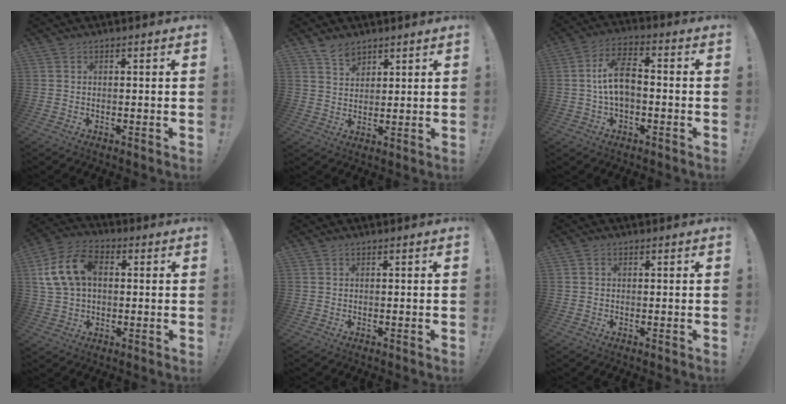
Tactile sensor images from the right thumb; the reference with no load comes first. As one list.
[{"total": 5.7, "force": [4.3, 3.4, 1.6], "torque": [-0.015, -0.026, 0.079]}, {"total": 10.5, "force": [-0.4, 5.9, 8.6], "torque": [-0.159, 0.011, -0.005]}, {"total": 14.9, "force": [2.7, 10.4, 10.3], "torque": [-0.191, 0.010, 0.053]}, {"total": 0.0}, {"total": 0.7, "force": [0.0, 0.7, 0.1], "torque": [0.006, 0.000, -0.002]}]